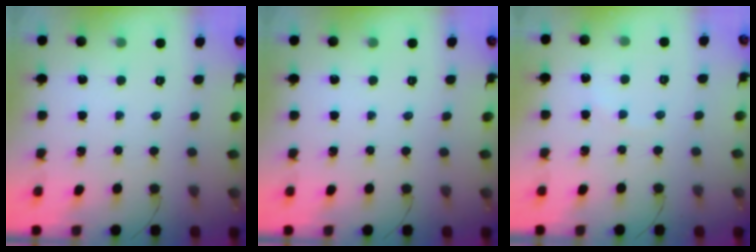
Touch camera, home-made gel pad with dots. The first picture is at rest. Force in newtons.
{"total": 0.0}
{"total": 2.7, "press": 2.6, "slide": 0.5}